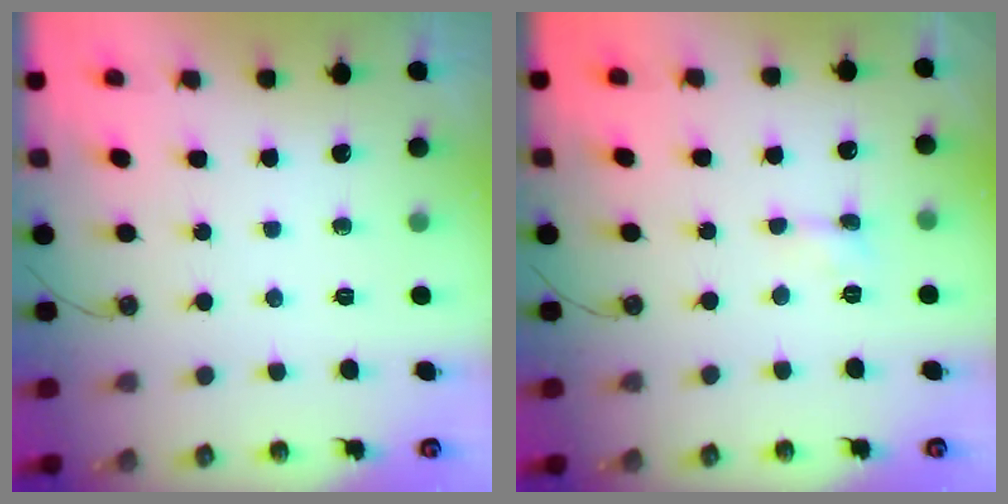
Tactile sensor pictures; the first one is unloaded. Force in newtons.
{"total": 1.0, "press": 1.0, "slide": 0.1}